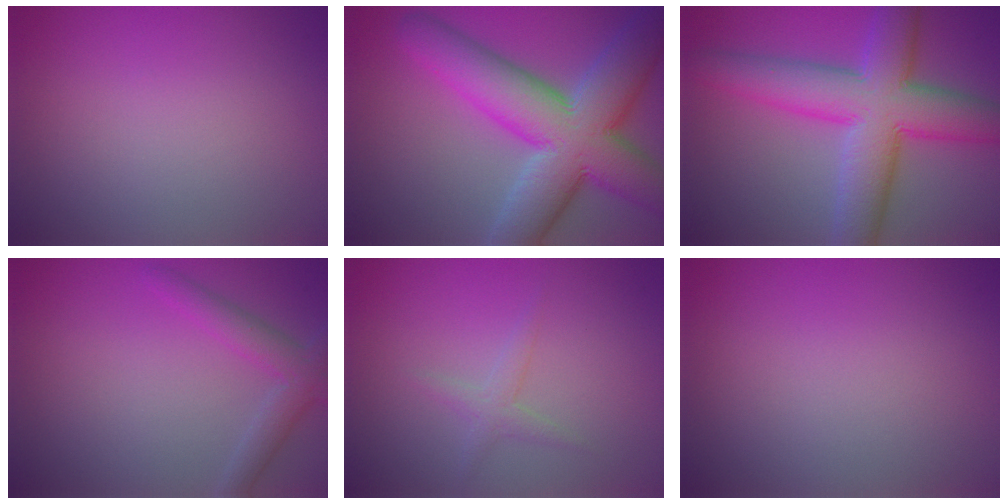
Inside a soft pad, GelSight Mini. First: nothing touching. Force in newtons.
{"total": 12.6, "press": 12.6, "slide": 0.7}
{"total": 10.2, "press": 10.2, "slide": 0.2}
{"total": 2.8, "press": 2.8, "slide": 0.1}
{"total": 1.3, "press": 1.3, "slide": 0.0}
{"total": 0.0}